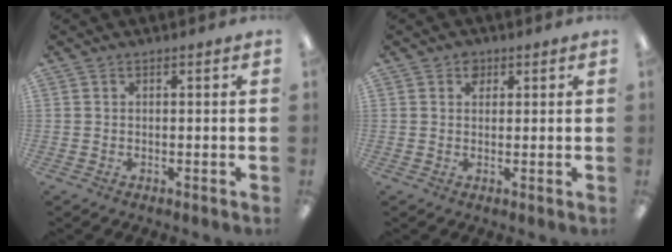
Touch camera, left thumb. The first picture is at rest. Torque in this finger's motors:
{"motor_torque": [0.75, 0.03, -0.01, -0.17, 0.00]}